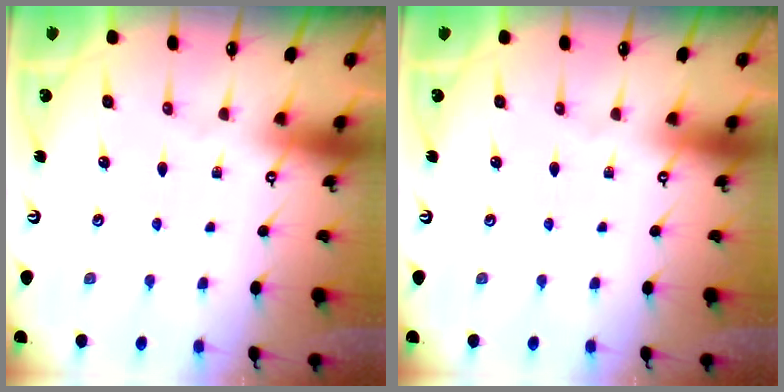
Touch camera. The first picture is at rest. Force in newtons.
{"total": 0.0}